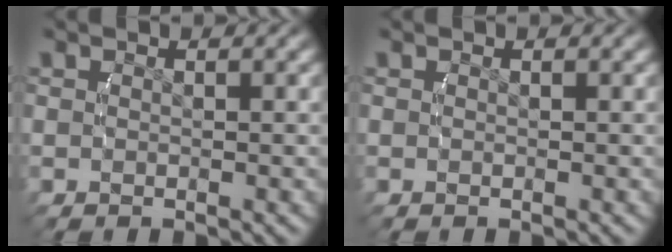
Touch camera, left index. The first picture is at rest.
{"total": 0.0}